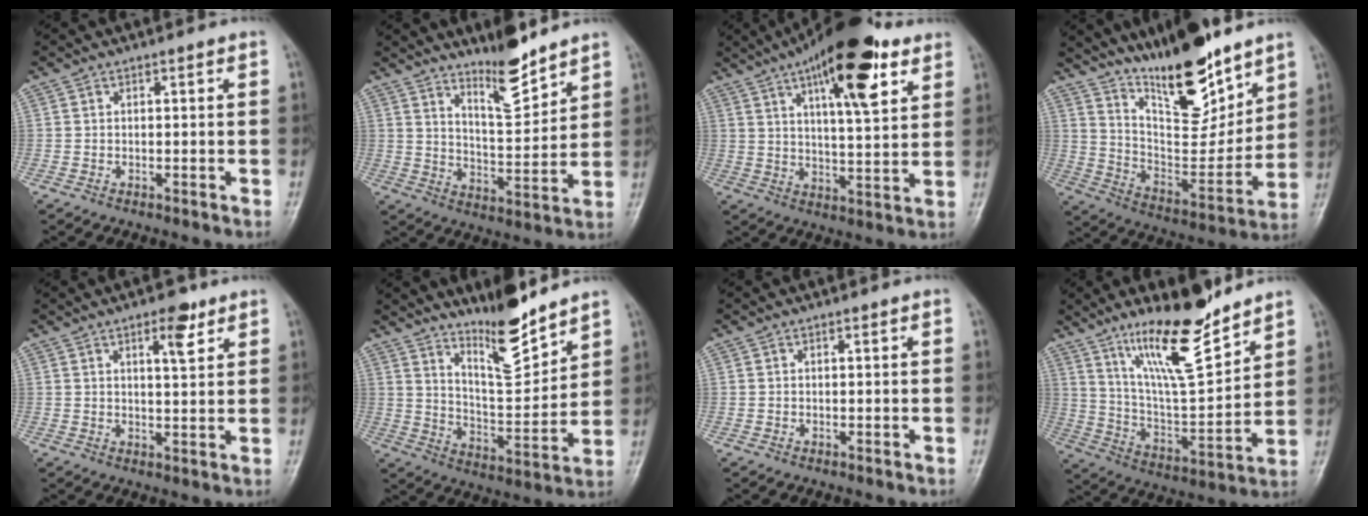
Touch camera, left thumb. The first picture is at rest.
{"total": 9.5, "force": [7.7, 2.1, 5.2], "torque": [-0.074, -0.073, 0.137]}
{"total": 18.0, "force": [9.3, 5.8, 14.2], "torque": [-0.192, -0.028, 0.142]}
{"total": 17.9, "force": [13.1, 5.5, 10.9], "torque": [-0.133, -0.087, 0.233]}
{"total": 5.0, "force": [2.9, 1.6, 3.7], "torque": [-0.046, -0.017, 0.044]}
{"total": 11.6, "force": [9.4, 2.4, 6.4], "torque": [-0.088, -0.080, 0.169]}
{"total": 0.0}
{"total": 17.2, "force": [12.3, 3.9, 11.4], "torque": [-0.173, -0.081, 0.227]}